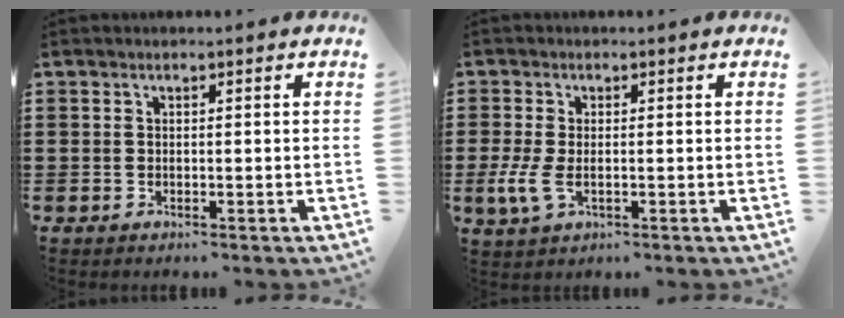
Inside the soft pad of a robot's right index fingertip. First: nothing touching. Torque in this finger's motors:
{"motor_torque": [1.72, 0.42, 0.60, 0.13]}